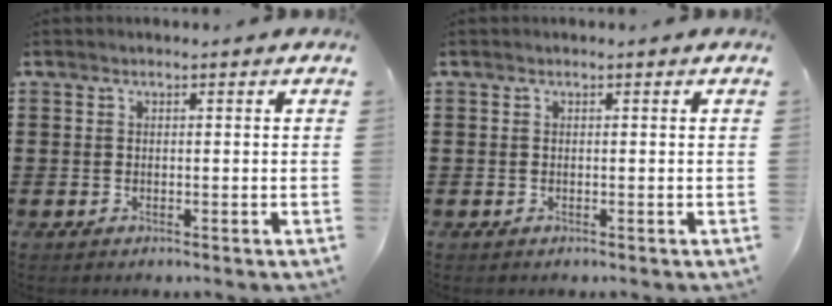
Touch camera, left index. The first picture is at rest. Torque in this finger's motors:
{"motor_torque": [-0.01, 0.01, 0.00, 0.01]}